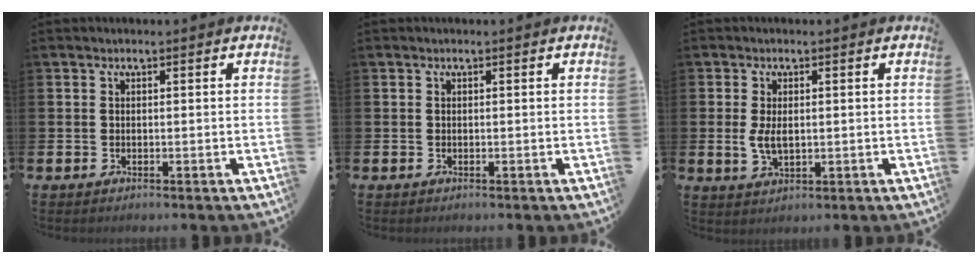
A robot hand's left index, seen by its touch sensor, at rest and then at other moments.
{"total": 0.0}
{"total": 3.1, "force": [0.3, 1.7, 2.6], "torque": [-0.042, 0.002, 0.002]}